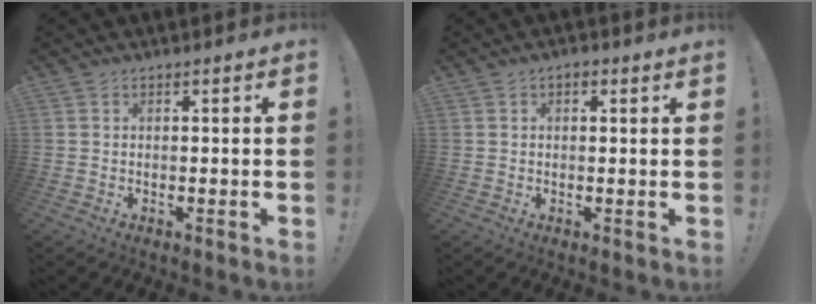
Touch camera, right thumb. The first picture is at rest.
{"total": 1.3, "force": [0.7, 0.6, 0.9], "torque": [-0.019, 0.002, 0.012]}